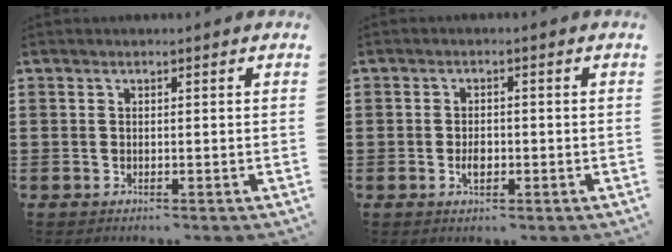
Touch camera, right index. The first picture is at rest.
{"total": 2.3, "force": [-0.6, 1.1, 1.9], "torque": [-0.036, 0.001, -0.009]}